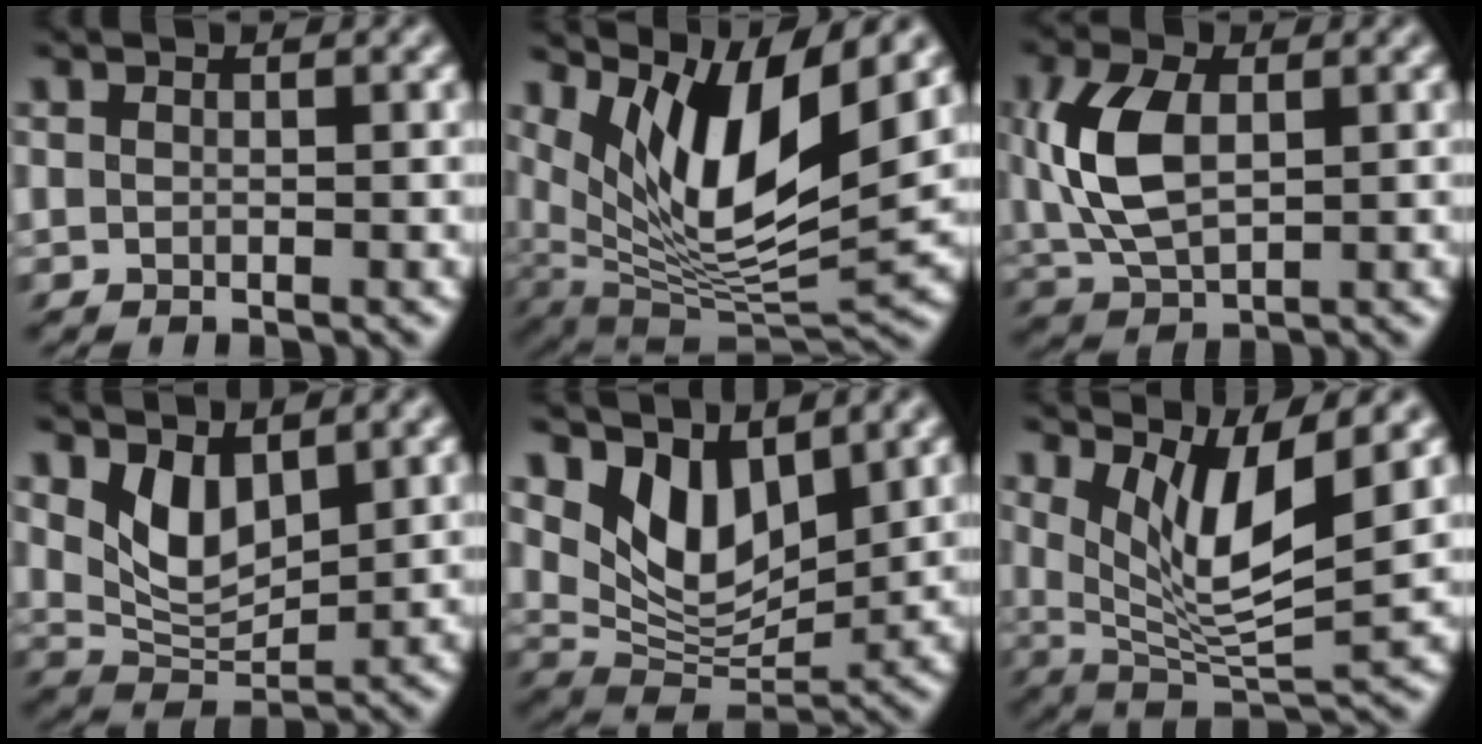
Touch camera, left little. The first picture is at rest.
{"total": 10.9, "force": [5.4, 2.8, 9.0], "torque": [-0.163, 0.000, 0.101]}
{"total": 5.9, "force": [0.3, 3.0, 5.0], "torque": [-0.110, 0.009, 0.000]}
{"total": 4.2, "force": [1.8, 1.7, 3.4], "torque": [-0.063, -0.010, 0.032]}
{"total": 6.3, "force": [3.3, 2.8, 4.6], "torque": [-0.088, -0.011, 0.054]}
{"total": 7.2, "force": [3.3, 1.3, 6.2], "torque": [-0.116, -0.015, 0.062]}